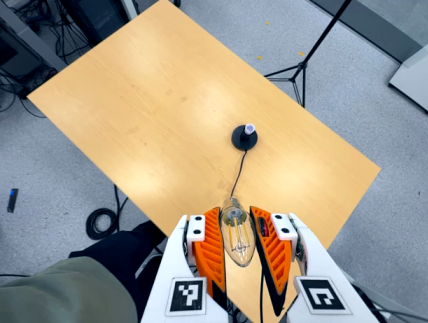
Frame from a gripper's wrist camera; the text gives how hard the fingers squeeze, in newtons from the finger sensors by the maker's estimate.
{"total": 15.3, "left": 15.3, "right": 15.3}